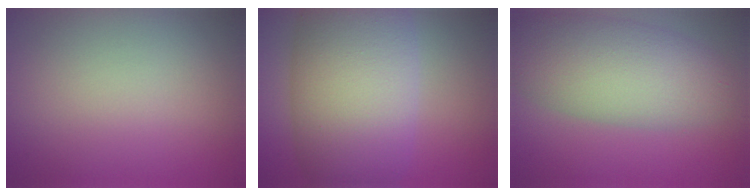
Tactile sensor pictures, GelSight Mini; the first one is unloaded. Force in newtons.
{"total": 11.9, "press": 11.9, "slide": 0.6}
{"total": 7.7, "press": 7.7, "slide": 0.7}